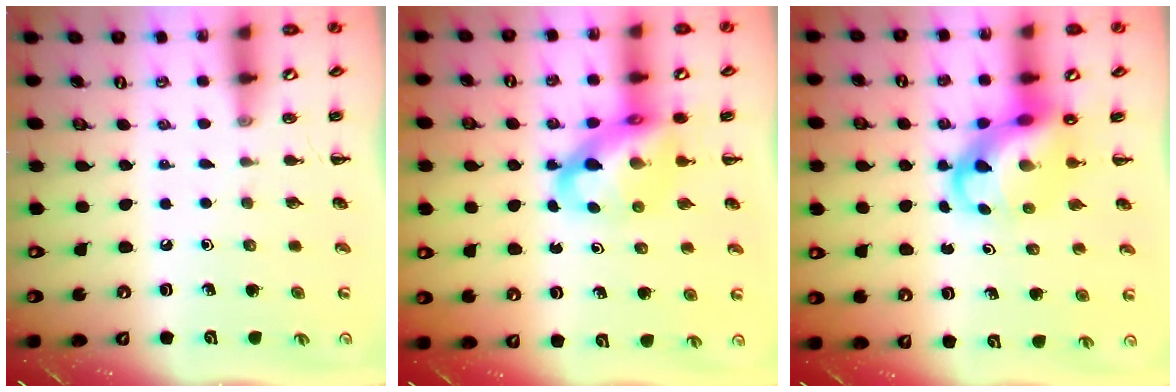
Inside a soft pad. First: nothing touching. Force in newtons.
{"total": 12.5, "press": 12.1, "slide": 3.0}
{"total": 9.4, "press": 9.0, "slide": 2.8}